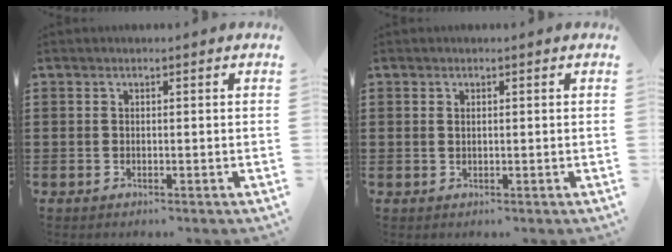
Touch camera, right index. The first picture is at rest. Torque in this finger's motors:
{"motor_torque": [-0.40, 0.67, -0.05, -0.01]}